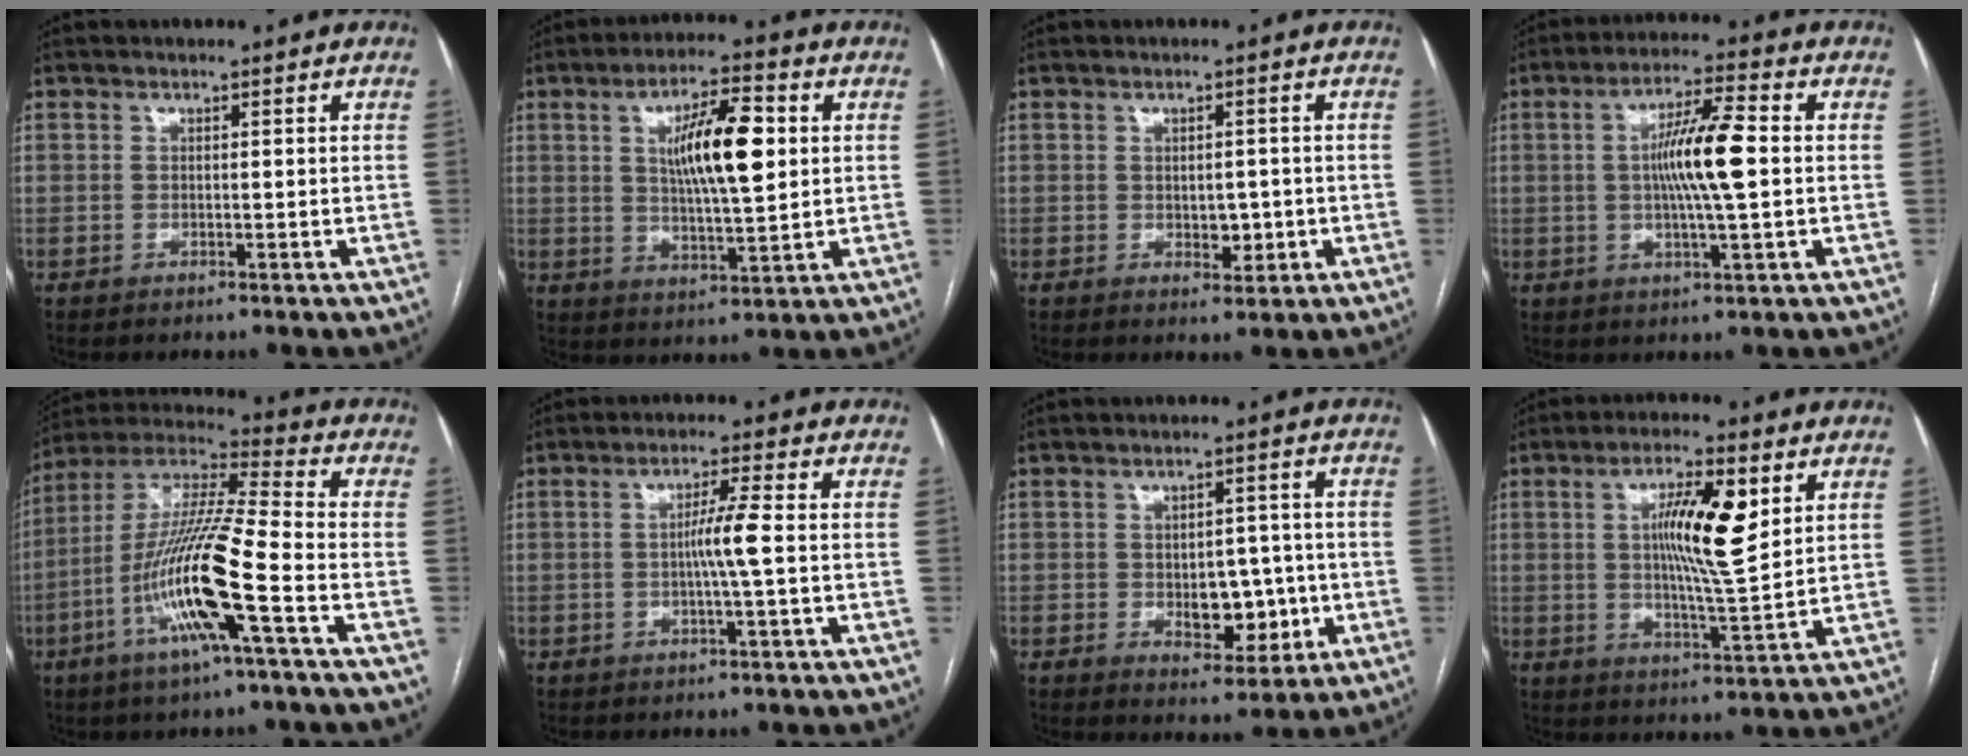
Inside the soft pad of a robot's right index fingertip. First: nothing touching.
{"total": 11.2, "force": [2.4, 2.4, 10.7], "torque": [-0.186, 0.008, 0.040]}
{"total": 3.0, "force": [-0.6, 1.8, 2.4], "torque": [-0.029, 0.000, -0.001]}
{"total": 9.7, "force": [0.3, 0.8, 9.6], "torque": [-0.176, 0.007, 0.001]}
{"total": 16.8, "force": [-5.8, 0.3, 15.7], "torque": [-0.315, -0.004, -0.115]}
{"total": 4.3, "force": [-0.5, -0.7, 4.3], "torque": [-0.077, 0.005, -0.008]}
{"total": 7.2, "force": [-1.4, 4.1, 5.7], "torque": [-0.068, 0.008, -0.008]}
{"total": 10.4, "force": [3.0, 1.3, 9.9], "torque": [-0.171, 0.000, 0.050]}